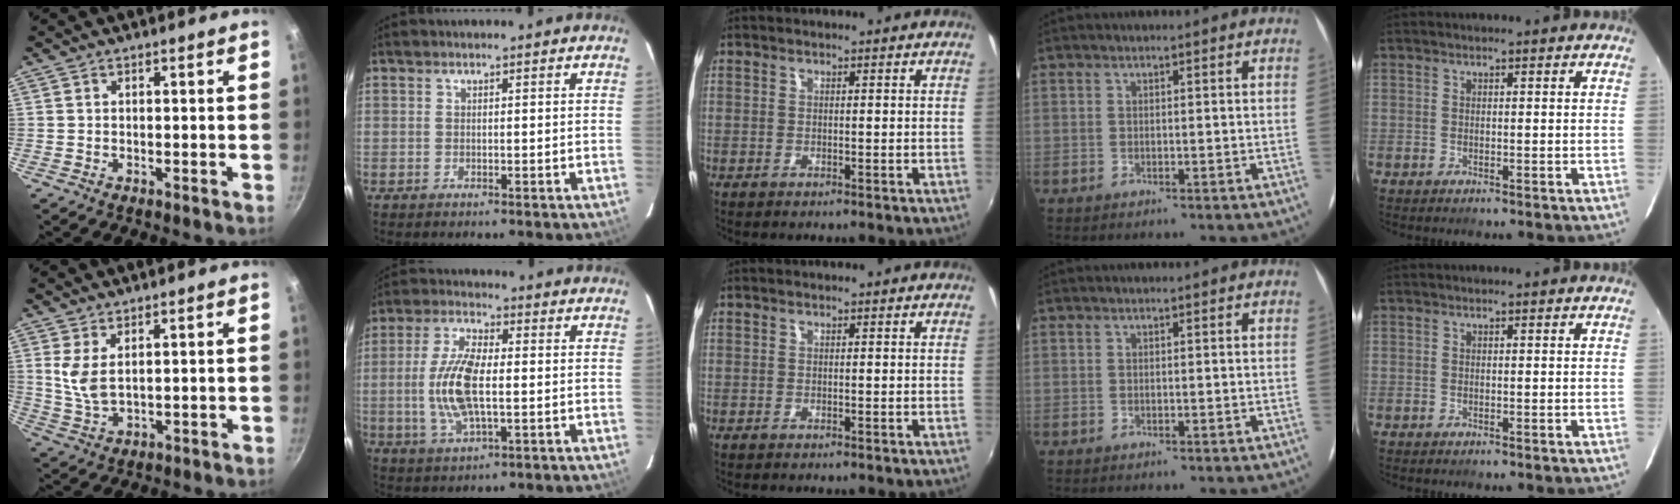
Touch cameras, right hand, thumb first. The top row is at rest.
{"thumb": {"total": 5.5, "force": [2.0, 2.7, 4.3], "torque": [-0.083, -0.022, 0.046]}, "index": {"total": 11.6, "force": [-0.7, 4.5, 10.7], "torque": [-0.224, 0.003, -0.013]}}